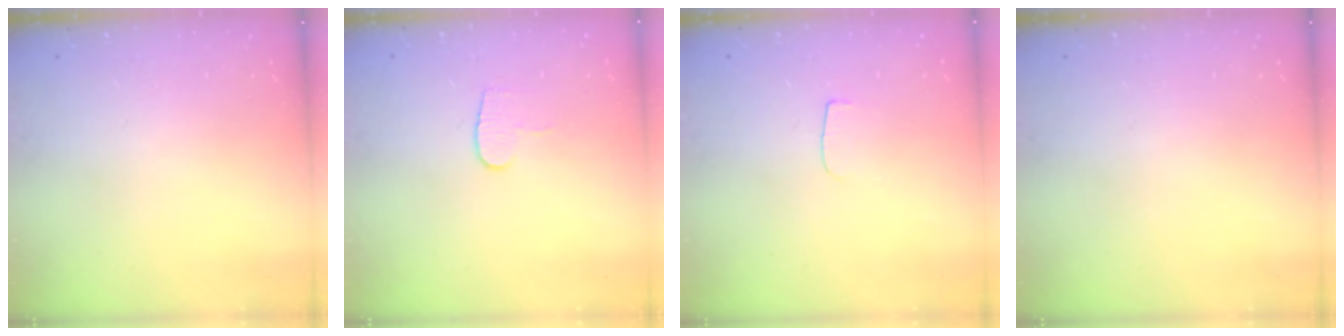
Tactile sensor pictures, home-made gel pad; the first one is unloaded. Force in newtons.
{"total": 5.0, "press": 5.0, "slide": 0.5}
{"total": 3.3, "press": 3.3, "slide": 0.3}
{"total": 0.0}